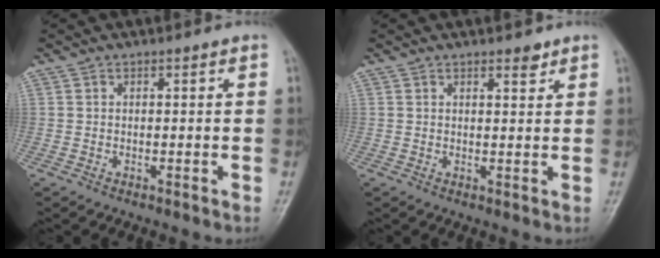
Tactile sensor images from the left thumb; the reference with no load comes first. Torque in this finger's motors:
{"motor_torque": [-0.01, 0.03, -0.10, -0.12, 0.06]}